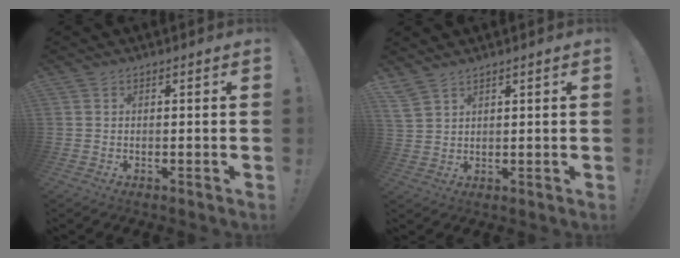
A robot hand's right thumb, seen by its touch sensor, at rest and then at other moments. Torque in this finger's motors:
{"motor_torque": [0.64, 0.99, 0.17, 0.16, 0.06]}